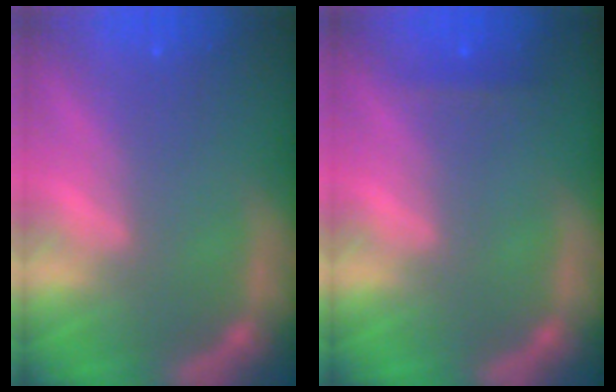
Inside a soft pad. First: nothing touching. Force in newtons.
{"total": 0.9}